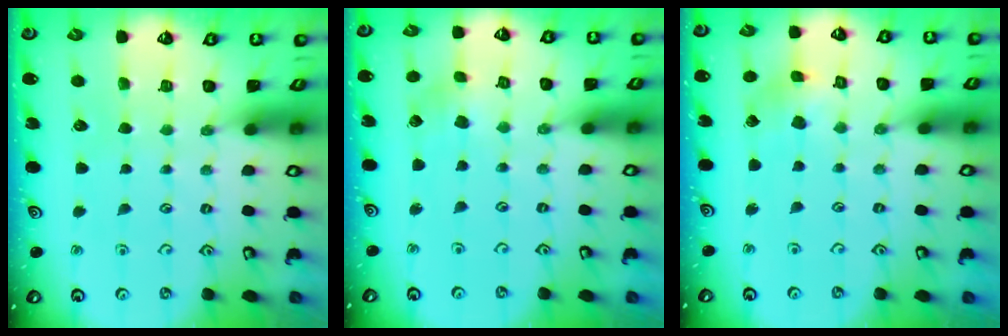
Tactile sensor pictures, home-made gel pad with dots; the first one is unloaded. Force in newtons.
{"total": 1.9, "press": 1.9, "slide": 0.2}
{"total": 3.3, "press": 3.3, "slide": 0.5}